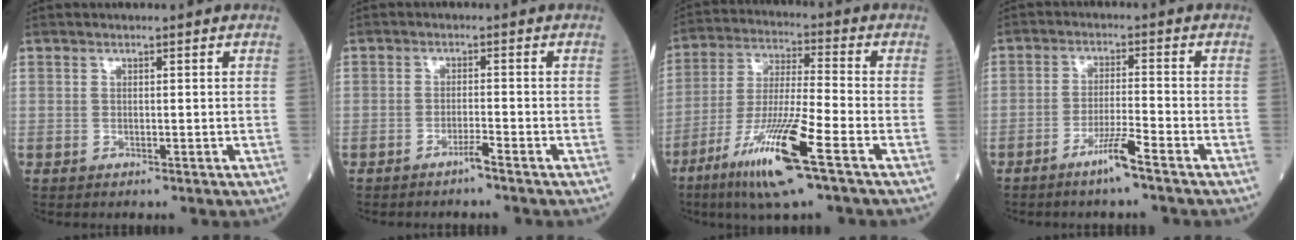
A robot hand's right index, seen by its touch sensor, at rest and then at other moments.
{"total": 1.7, "force": [-1.4, -0.3, 0.9], "torque": [-0.015, 0.001, -0.026]}
{"total": 14.2, "force": [-7.3, 0.1, 12.1], "torque": [-0.245, -0.030, -0.136]}
{"total": 4.8, "force": [-3.3, -0.6, 3.4], "torque": [-0.066, -0.007, -0.066]}